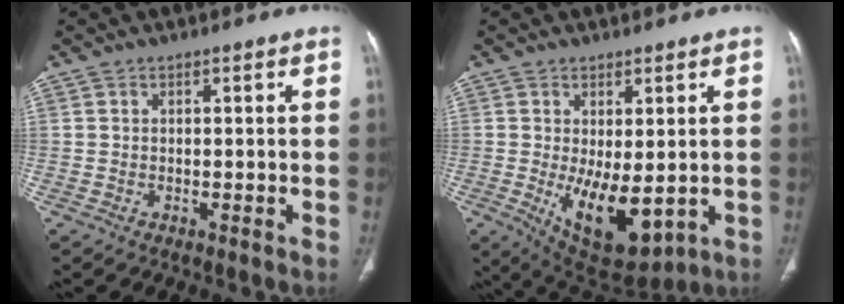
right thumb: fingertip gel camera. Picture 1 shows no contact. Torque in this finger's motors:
{"motor_torque": [2.43, 2.58, 0.73, -0.74, 0.35]}